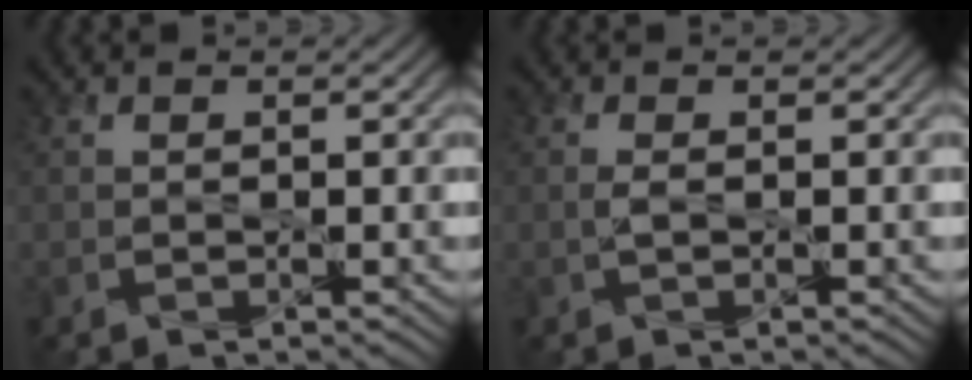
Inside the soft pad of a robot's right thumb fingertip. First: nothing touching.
{"total": 0.9, "force": [-0.1, 0.2, 0.8], "torque": [-0.021, 0.000, -0.003]}